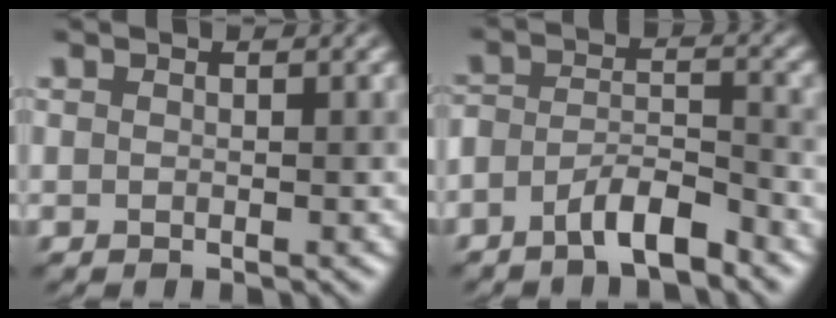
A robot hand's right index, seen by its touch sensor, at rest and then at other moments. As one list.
[{"total": 3.8, "force": [-3.0, 0.8, 2.2], "torque": [-0.041, 0.017, -0.049]}]